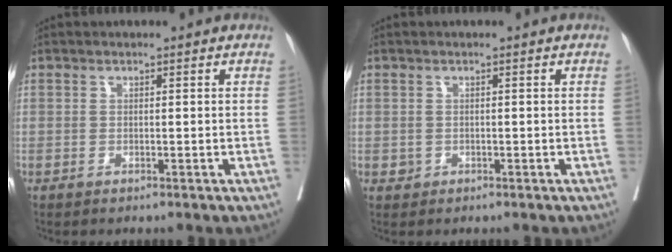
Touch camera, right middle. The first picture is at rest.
{"total": 0.7, "force": [-0.2, 0.7, 0.1], "torque": [0.001, 0.003, -0.002]}